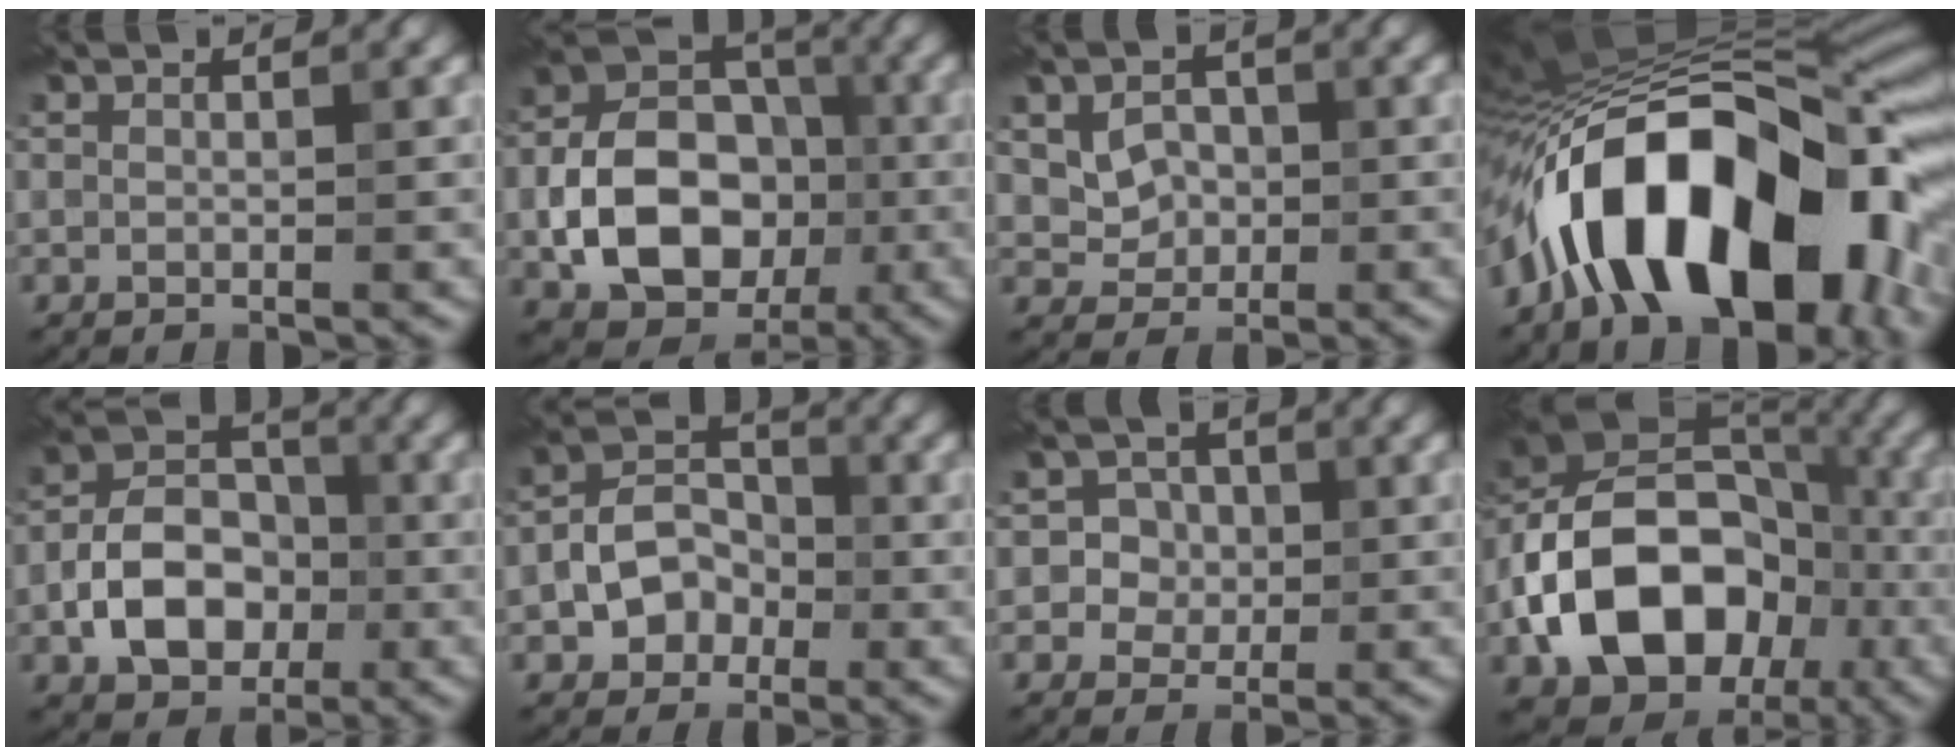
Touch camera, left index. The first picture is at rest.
{"total": 10.5, "force": [-2.5, 7.5, 7.0], "torque": [-0.125, 0.004, -0.045]}
{"total": 3.2, "force": [0.1, 2.6, 2.0], "torque": [-0.029, 0.002, 0.002]}
{"total": 17.9, "force": [-5.8, 8.8, 14.5], "torque": [-0.208, 0.029, -0.099]}
{"total": 7.0, "force": [-2.1, 4.8, 4.7], "torque": [-0.079, 0.010, -0.041]}
{"total": 4.7, "force": [-1.5, 3.7, 2.6], "torque": [-0.038, 0.010, -0.030]}
{"total": 5.1, "force": [0.2, 4.9, 1.1], "torque": [-0.008, 0.034, -0.015]}
{"total": 14.5, "force": [-4.5, 10.2, 9.3], "torque": [-0.167, 0.018, -0.095]}